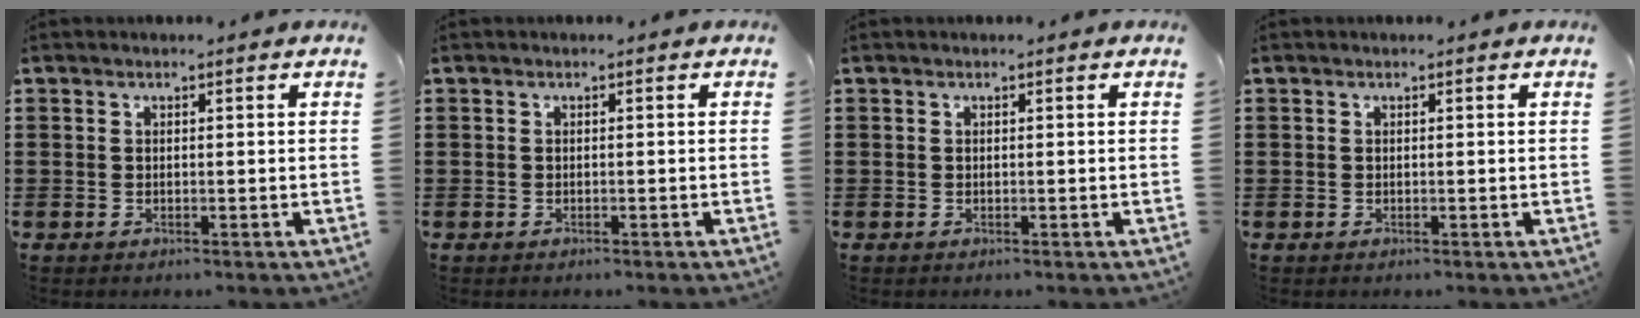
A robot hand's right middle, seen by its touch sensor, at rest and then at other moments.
{"total": 0.0}
{"total": 0.0}
{"total": 0.0}